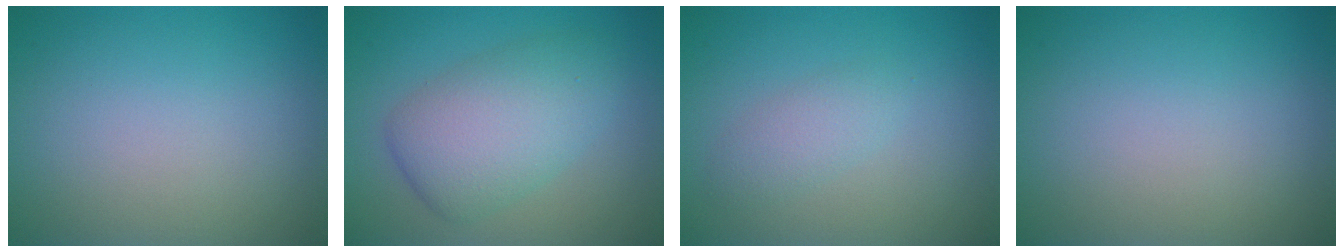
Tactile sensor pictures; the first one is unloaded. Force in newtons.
{"total": 6.0, "press": 6.0, "slide": 0.1}
{"total": 1.8, "press": 1.8, "slide": 0.1}
{"total": 0.0}